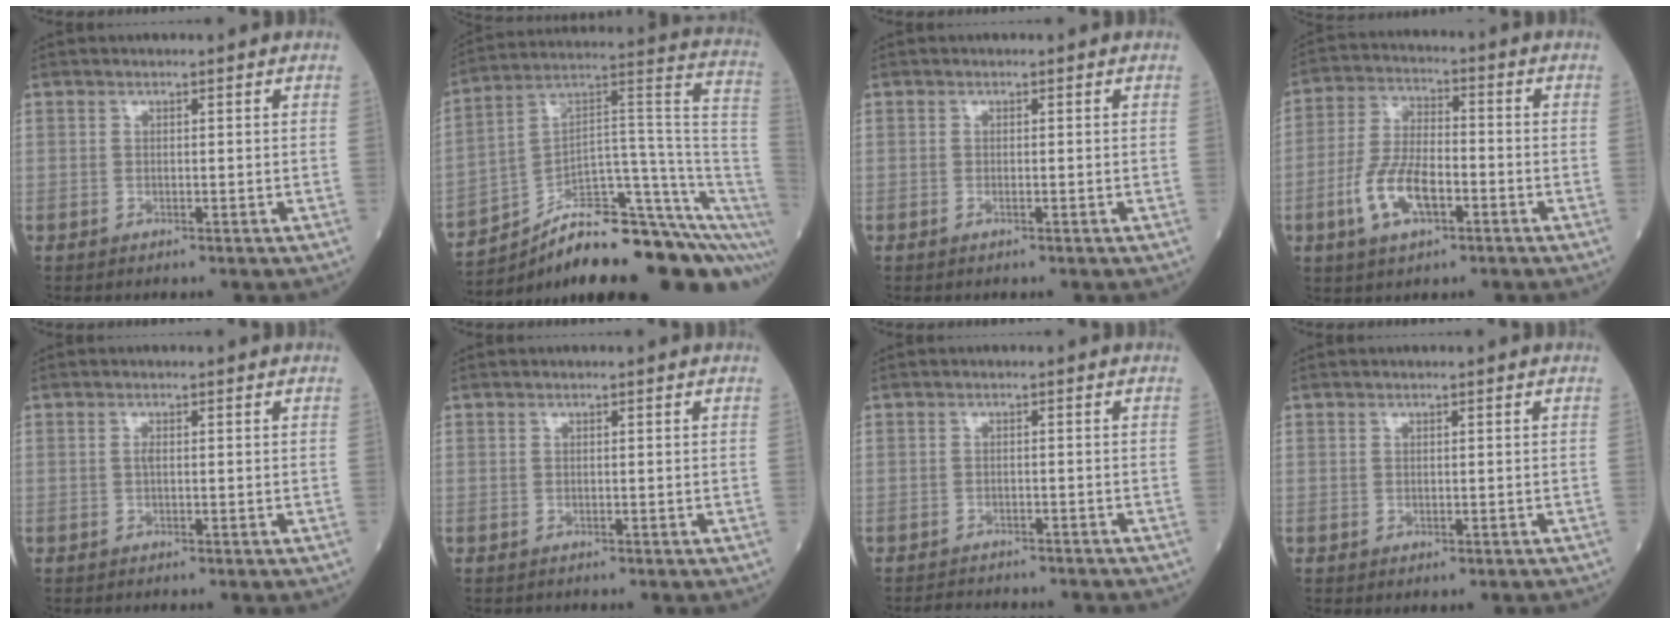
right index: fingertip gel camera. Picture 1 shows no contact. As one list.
[{"total": 25.4, "force": [-16.8, 6.1, 18.0], "torque": [-0.173, 0.054, -0.249]}, {"total": 0.0}, {"total": 9.4, "force": [-3.5, 3.9, 7.8], "torque": [-0.167, 0.005, -0.066]}, {"total": 0.6, "force": [0.0, 0.1, 0.6], "torque": [-0.014, 0.001, -0.001]}, {"total": 0.0}, {"total": 6.5, "force": [-6.0, 1.7, 1.8], "torque": [-0.026, -0.007, -0.075]}, {"total": 0.6, "force": [0.0, 0.5, 0.2], "torque": [-0.006, -0.001, 0.003]}]